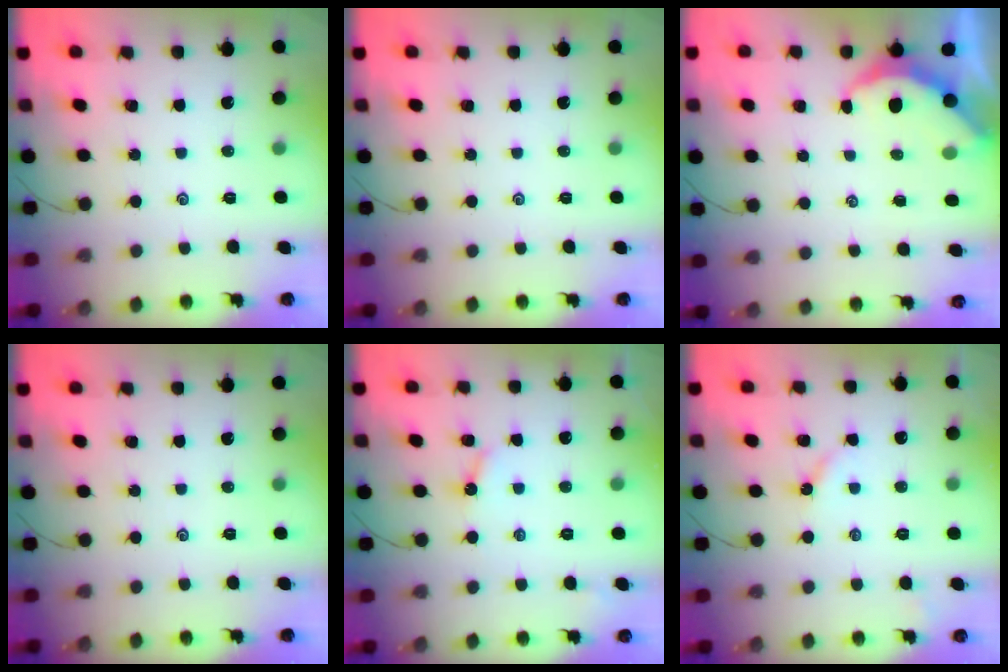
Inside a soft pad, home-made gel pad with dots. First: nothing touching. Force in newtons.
{"total": 0.0}
{"total": 4.4, "press": 4.4, "slide": 0.3}
{"total": 0.0}
{"total": 3.4, "press": 3.4, "slide": 0.3}
{"total": 2.5, "press": 2.4, "slide": 0.5}